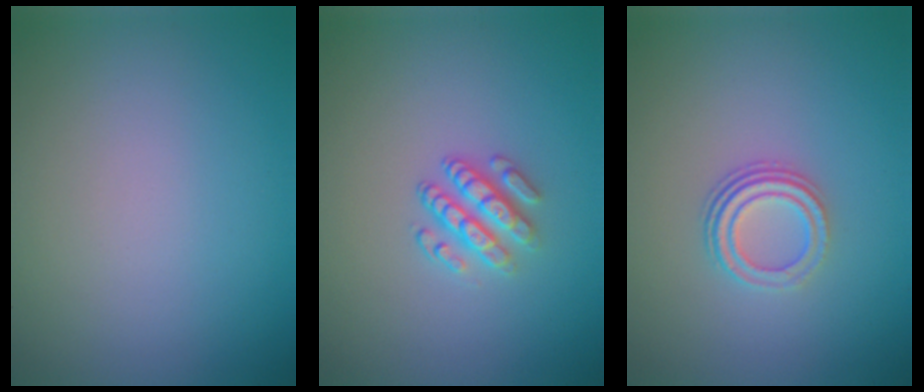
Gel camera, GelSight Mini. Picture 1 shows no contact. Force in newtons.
{"total": 2.8, "press": 2.4, "slide": 1.5}
{"total": 3.0, "press": 2.1, "slide": 2.1}